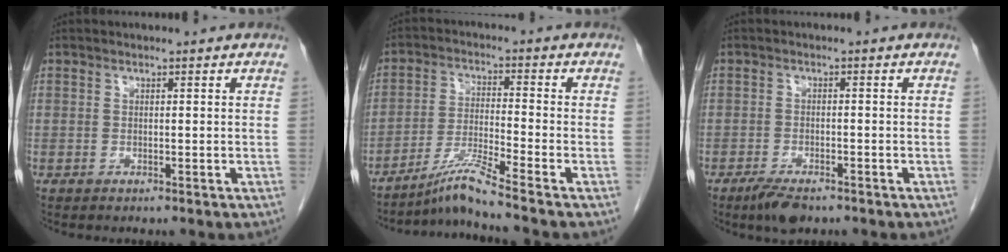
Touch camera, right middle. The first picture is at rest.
{"total": 6.5, "force": [-5.4, -2.2, 2.9], "torque": [-0.062, -0.025, -0.106]}
{"total": 4.2, "force": [-3.1, 1.3, 2.6], "torque": [-0.050, -0.005, -0.051]}